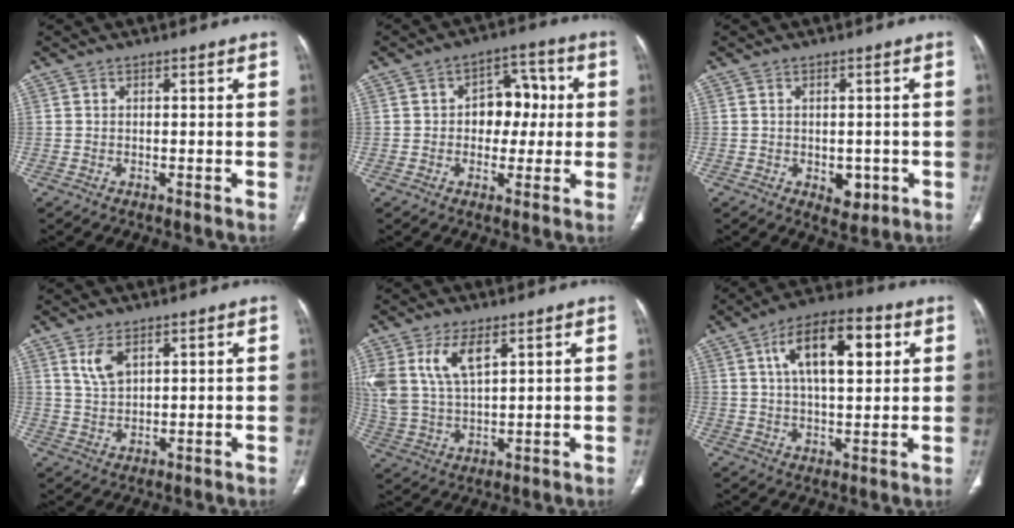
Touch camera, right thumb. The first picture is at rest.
{"total": 8.8, "force": [0.5, 6.4, 6.1], "torque": [-0.041, 0.026, 0.004]}
{"total": 4.0, "force": [-1.1, 2.7, 2.8], "torque": [-0.020, -0.001, -0.005]}
{"total": 4.6, "force": [2.4, 2.3, 3.2], "torque": [-0.061, -0.011, 0.056]}
{"total": 10.8, "force": [5.0, 5.3, 8.1], "torque": [-0.173, -0.012, 0.109]}
{"total": 14.8, "force": [4.8, 6.7, 12.3], "torque": [-0.185, 0.006, 0.074]}